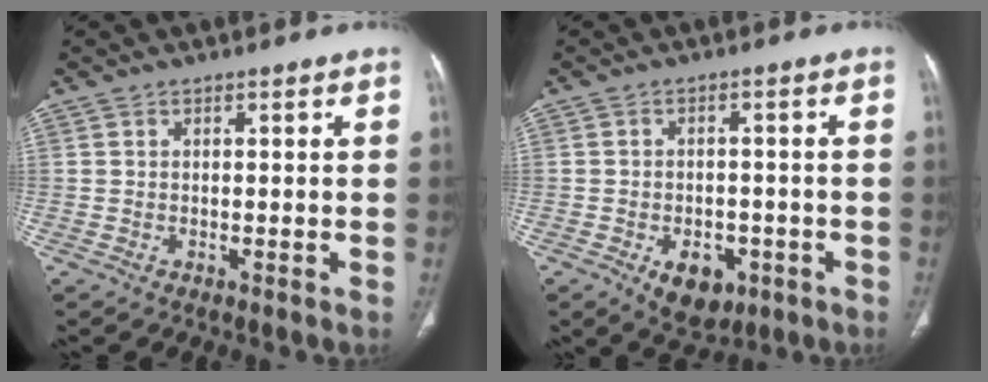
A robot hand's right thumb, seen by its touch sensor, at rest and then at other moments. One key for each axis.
{"total": 7.6, "fx": -3.3, "fy": 5.0, "fz": 4.6, "tx": -0.047, "ty": 0.012, "tz": -0.037}